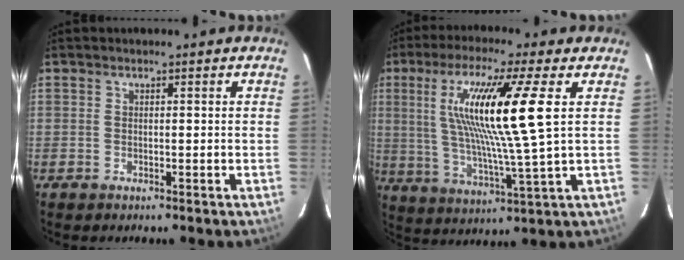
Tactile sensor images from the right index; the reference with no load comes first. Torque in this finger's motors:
{"motor_torque": [1.94, 0.20, 1.05, 0.21]}